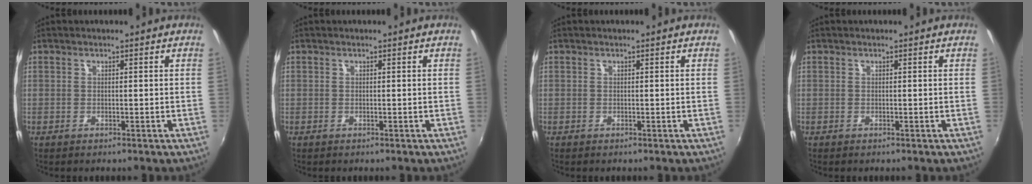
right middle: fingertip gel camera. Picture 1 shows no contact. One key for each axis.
{"total": 0.0}
{"total": 0.0}
{"total": 0.0}